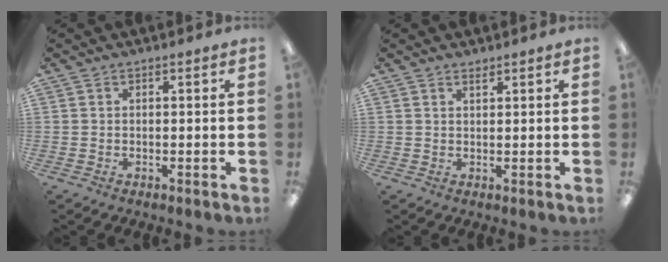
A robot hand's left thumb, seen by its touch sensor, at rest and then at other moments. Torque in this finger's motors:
{"motor_torque": [0.06, 0.07, -0.22, -0.25, 0.01]}